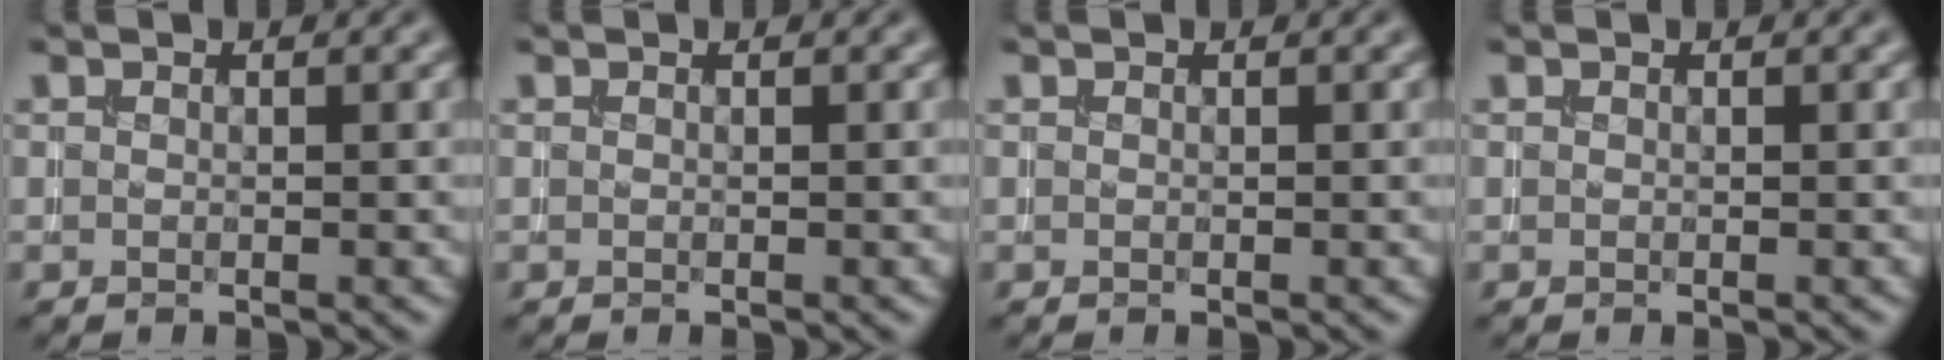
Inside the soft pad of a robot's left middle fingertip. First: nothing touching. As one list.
[{"total": 0.0}, {"total": 0.0}, {"total": 0.0}]